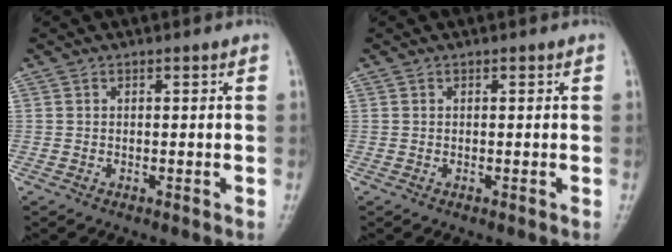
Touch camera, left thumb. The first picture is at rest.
{"total": 0.0}